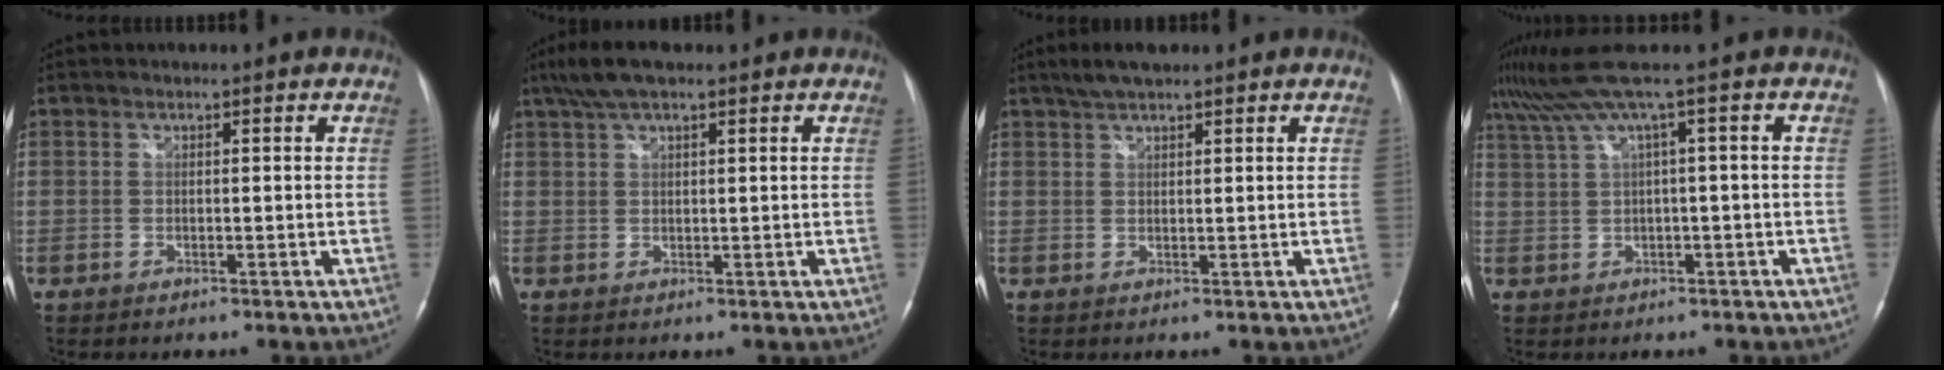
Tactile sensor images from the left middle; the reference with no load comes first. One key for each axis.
{"total": 5.7, "fx": 4.1, "fy": 1.2, "fz": 3.8, "tx": -0.082, "ty": 0.023, "tz": 0.078}
{"total": 3.7, "fx": 3.0, "fy": 0.6, "fz": 2.1, "tx": -0.048, "ty": 0.010, "tz": 0.059}
{"total": 6.6, "fx": 3.4, "fy": -1.5, "fz": 5.4, "tx": -0.107, "ty": 0.041, "tz": 0.071}